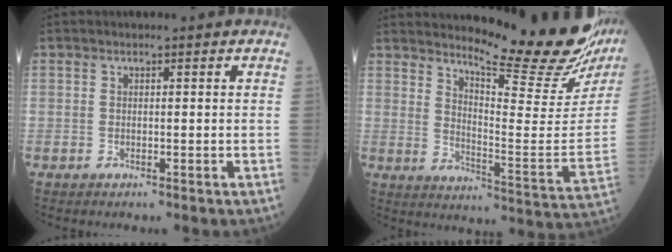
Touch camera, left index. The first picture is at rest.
{"total": 20.6, "force": [18.1, 1.4, 9.8], "torque": [-0.150, -0.111, 0.231]}